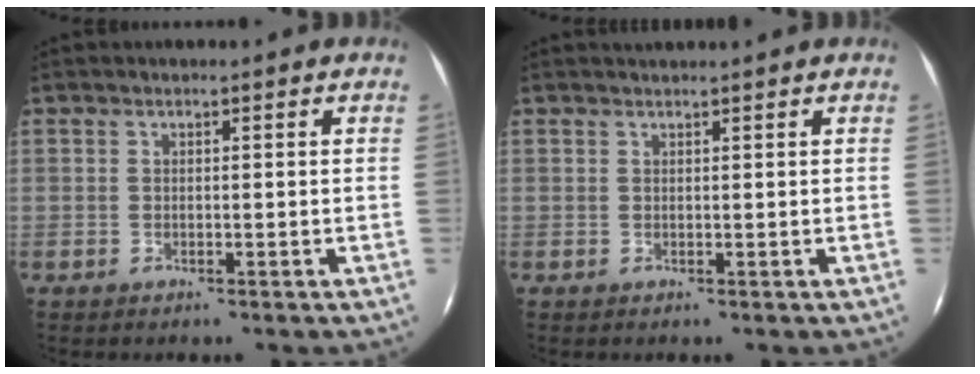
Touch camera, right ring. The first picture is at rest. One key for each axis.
{"total": 1.1, "fx": 1.0, "fy": -0.2, "fz": 0.2, "tx": -0.010, "ty": -0.002, "tz": 0.016}